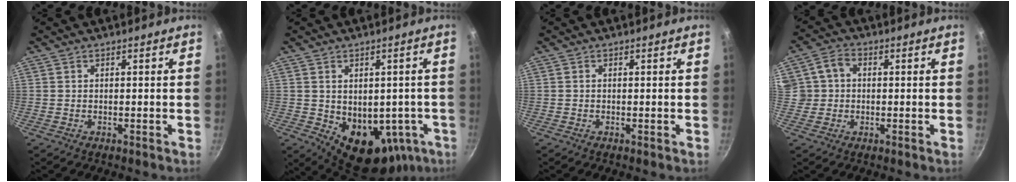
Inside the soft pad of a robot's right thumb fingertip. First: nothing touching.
{"total": 14.7, "force": [-3.0, 10.6, 9.8], "torque": [-0.089, -0.002, -0.009]}
{"total": 0.0}
{"total": 5.2, "force": [0.4, 4.6, 2.4], "torque": [-0.017, 0.007, 0.002]}